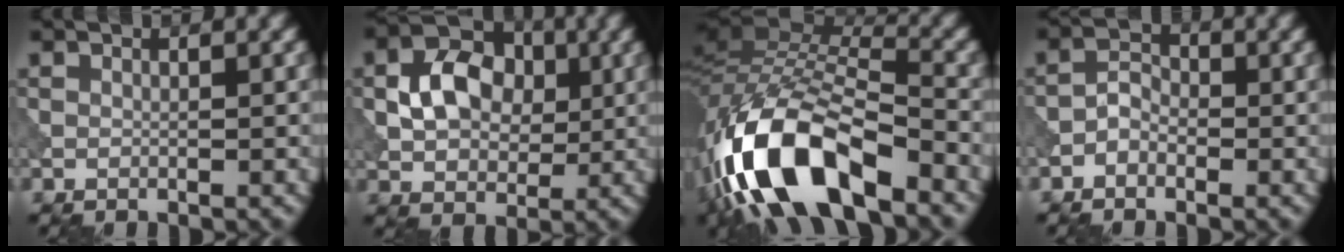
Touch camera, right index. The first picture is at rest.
{"total": 6.1, "force": [0.5, 4.5, 4.0], "torque": [-0.071, 0.006, 0.007]}
{"total": 13.7, "force": [-6.6, 5.7, 10.5], "torque": [-0.193, 0.005, -0.126]}
{"total": 1.9, "force": [-1.0, 1.2, 1.1], "torque": [-0.018, 0.010, -0.024]}